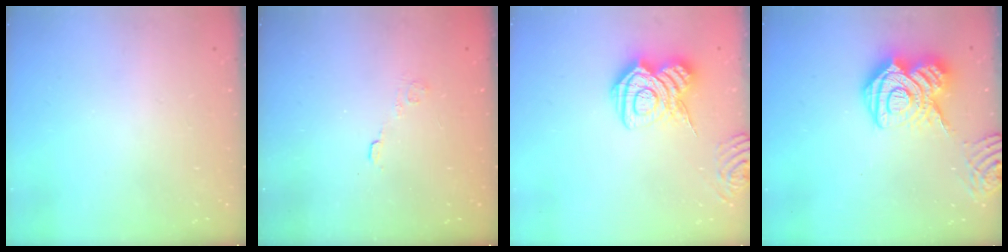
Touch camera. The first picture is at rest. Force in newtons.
{"total": 2.4, "press": 2.1, "slide": 1.3}
{"total": 14.3, "press": 14.3, "slide": 0.7}
{"total": 18.2, "press": 18.1, "slide": 2.0}